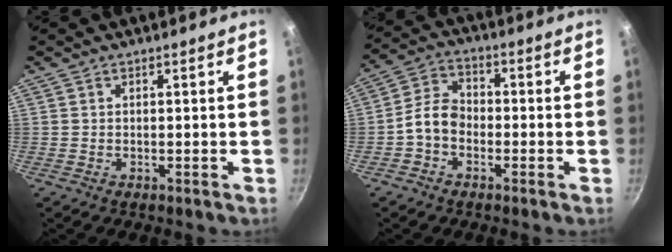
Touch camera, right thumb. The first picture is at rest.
{"total": 6.1, "force": [-2.0, 4.3, 3.8], "torque": [-0.060, 0.031, -0.053]}